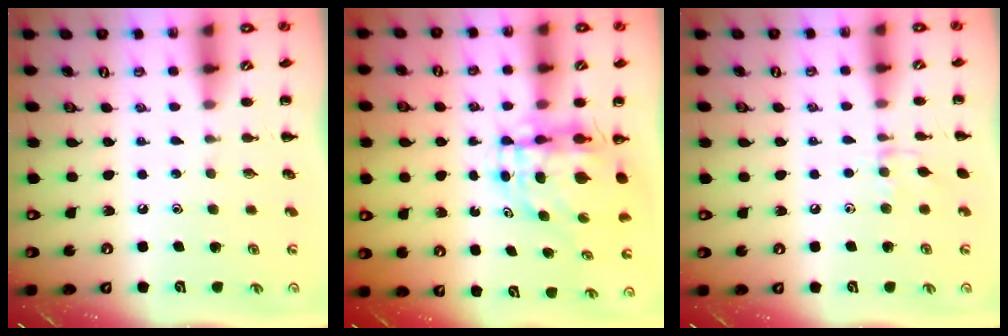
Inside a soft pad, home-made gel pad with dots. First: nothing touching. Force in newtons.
{"total": 6.2, "press": 6.1, "slide": 1.1}
{"total": 6.3, "press": 6.0, "slide": 1.8}